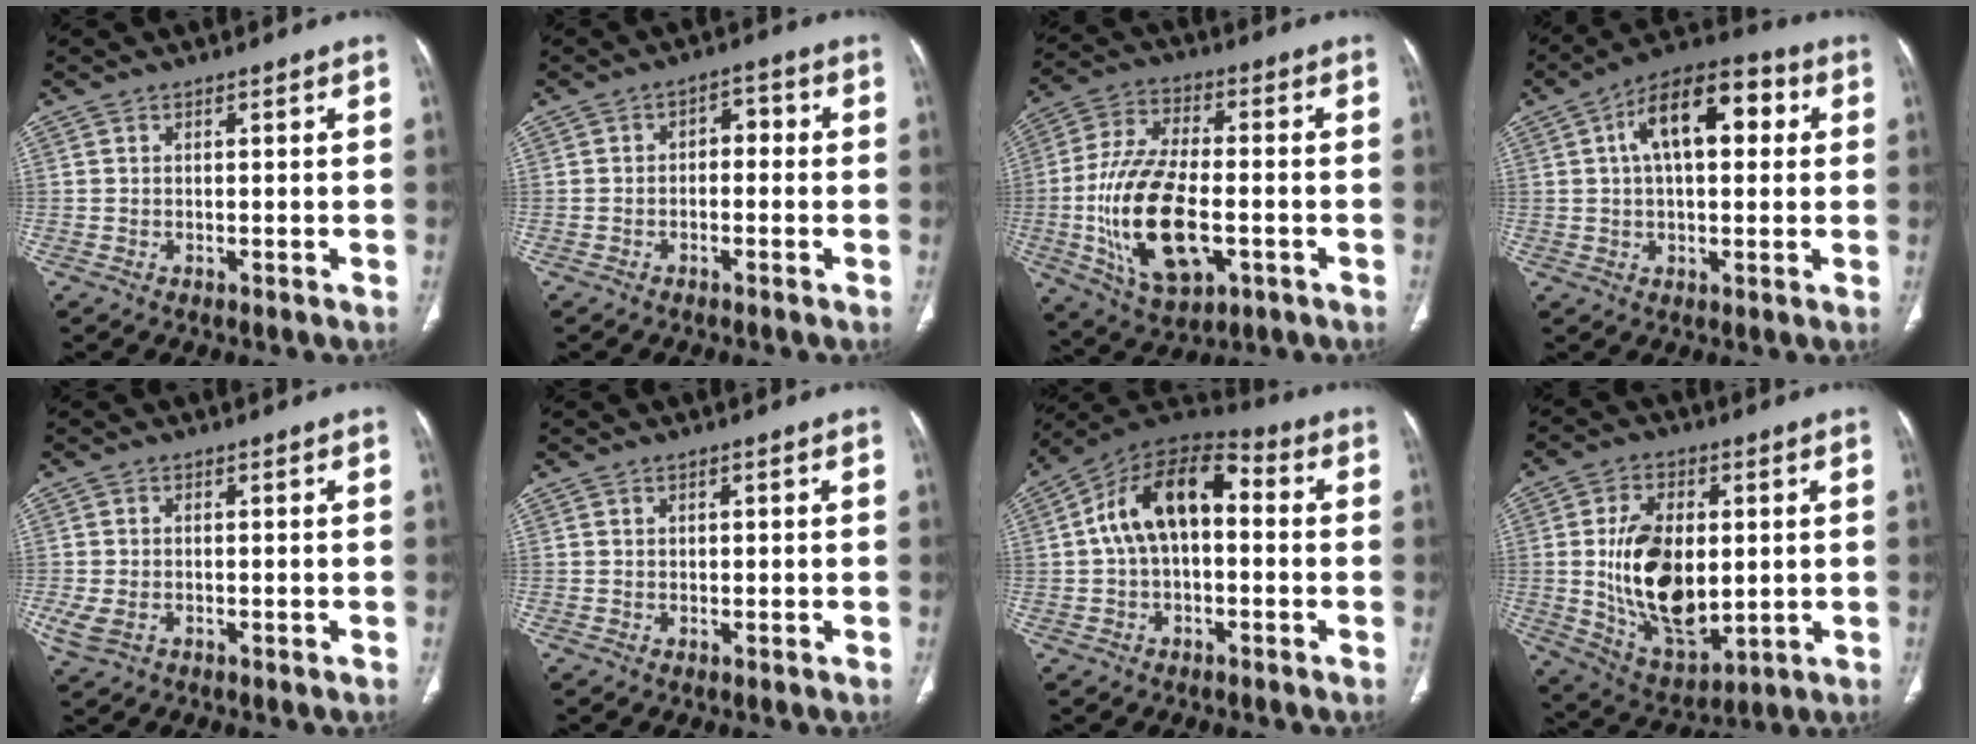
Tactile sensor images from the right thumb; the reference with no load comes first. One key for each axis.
{"total": 3.5, "fx": -0.4, "fy": 2.3, "fz": 2.6, "tx": -0.023, "ty": 0.020, "tz": -0.016}
{"total": 19.2, "fx": -4.0, "fy": 9.6, "fz": 16.1, "tx": -0.309, "ty": 0.010, "tz": -0.060}
{"total": 14.9, "fx": 3.8, "fy": 7.5, "fz": 12.3, "tx": -0.178, "ty": 0.027, "tz": 0.054}
{"total": 3.7, "fx": -0.9, "fy": 2.4, "fz": 2.6, "tx": -0.071, "ty": 0.001, "tz": -0.012}
{"total": 0.7, "fx": 0.5, "fy": 0.4, "fz": 0.3, "tx": 0.001, "ty": -0.002, "tz": 0.008}
{"total": 14.7, "fx": 1.1, "fy": 8.5, "fz": 11.9, "tx": -0.189, "ty": 0.046, "tz": 0.006}
{"total": 17.7, "fx": 0.7, "fy": 10.2, "fz": 14.4, "tx": -0.234, "ty": -0.016, "tz": 0.031}